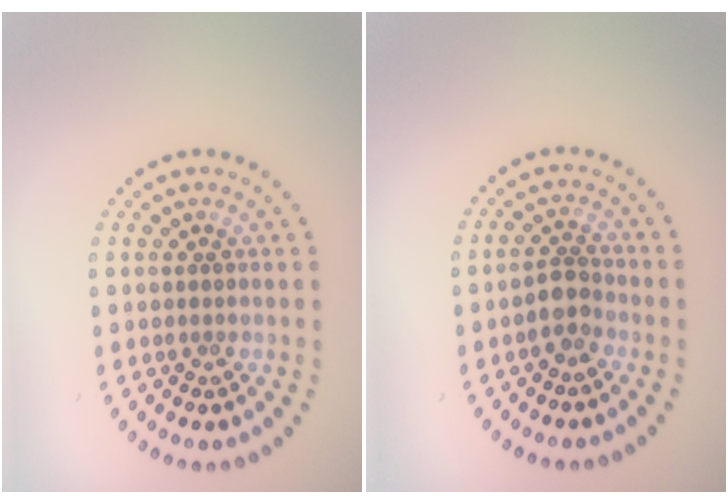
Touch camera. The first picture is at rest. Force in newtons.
{"total": 2.0, "press": 1.7, "slide": 1.0}